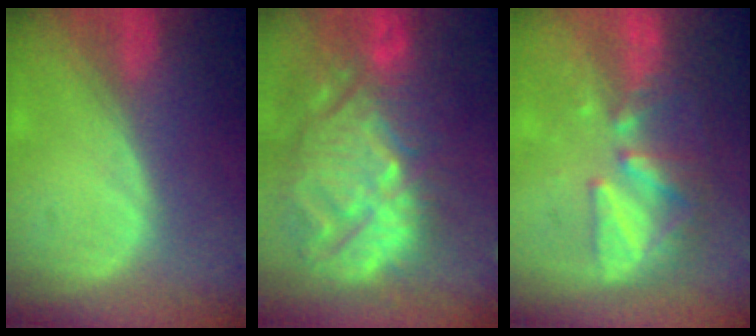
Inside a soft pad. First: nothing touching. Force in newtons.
{"total": 14.8, "press": 12.7, "slide": 7.6}
{"total": 8.4, "press": 7.7, "slide": 3.4}